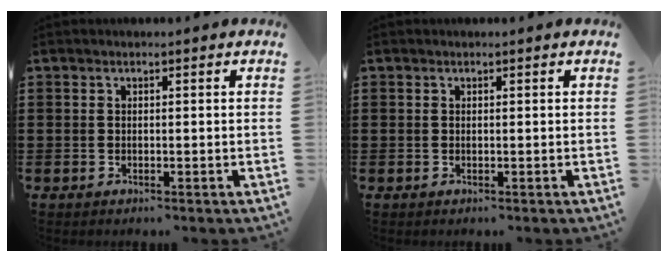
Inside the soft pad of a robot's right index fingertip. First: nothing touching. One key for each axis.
{"total": 0.0}